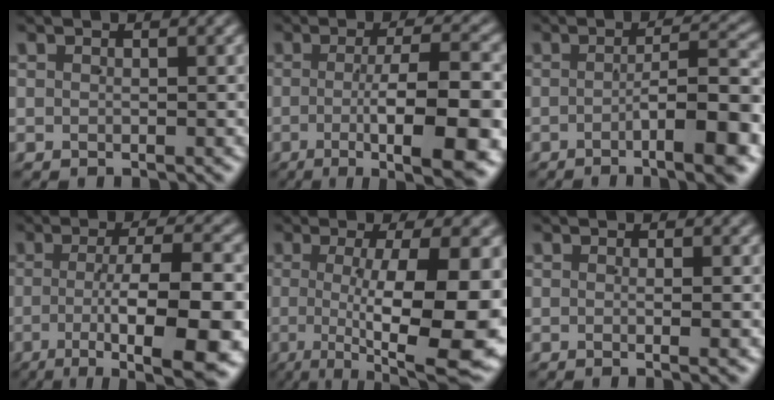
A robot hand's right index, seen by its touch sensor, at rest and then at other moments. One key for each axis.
{"total": 10.5, "fx": -4.0, "fy": 2.0, "fz": 9.5, "tx": -0.130, "ty": -0.007, "tz": -0.056}
{"total": 7.6, "fx": -3.5, "fy": 1.1, "fz": 6.6, "tx": -0.082, "ty": 0.006, "tz": -0.055}
{"total": 11.0, "fx": -4.7, "fy": 2.5, "fz": 9.6, "tx": -0.135, "ty": -0.017, "tz": -0.061}
{"total": 12.0, "fx": -1.2, "fy": 3.2, "fz": 11.5, "tx": -0.158, "ty": -0.006, "tz": -0.007}
{"total": 1.1, "fx": 0.0, "fy": -0.5, "fz": 1.0, "tx": -0.012, "ty": 0.000, "tz": -0.003}